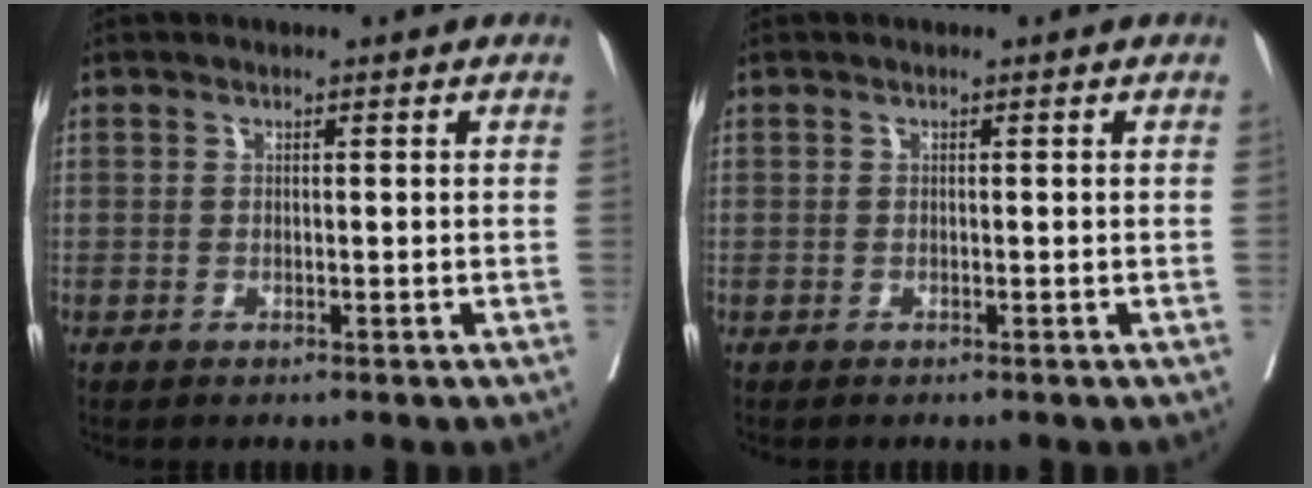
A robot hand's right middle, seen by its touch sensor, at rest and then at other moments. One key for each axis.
{"total": 0.0}